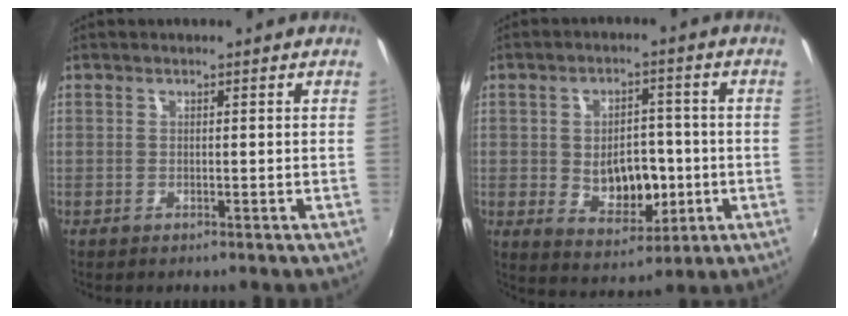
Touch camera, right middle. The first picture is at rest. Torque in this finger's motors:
{"motor_torque": [0.30, 0.24, 0.20, 0.04]}